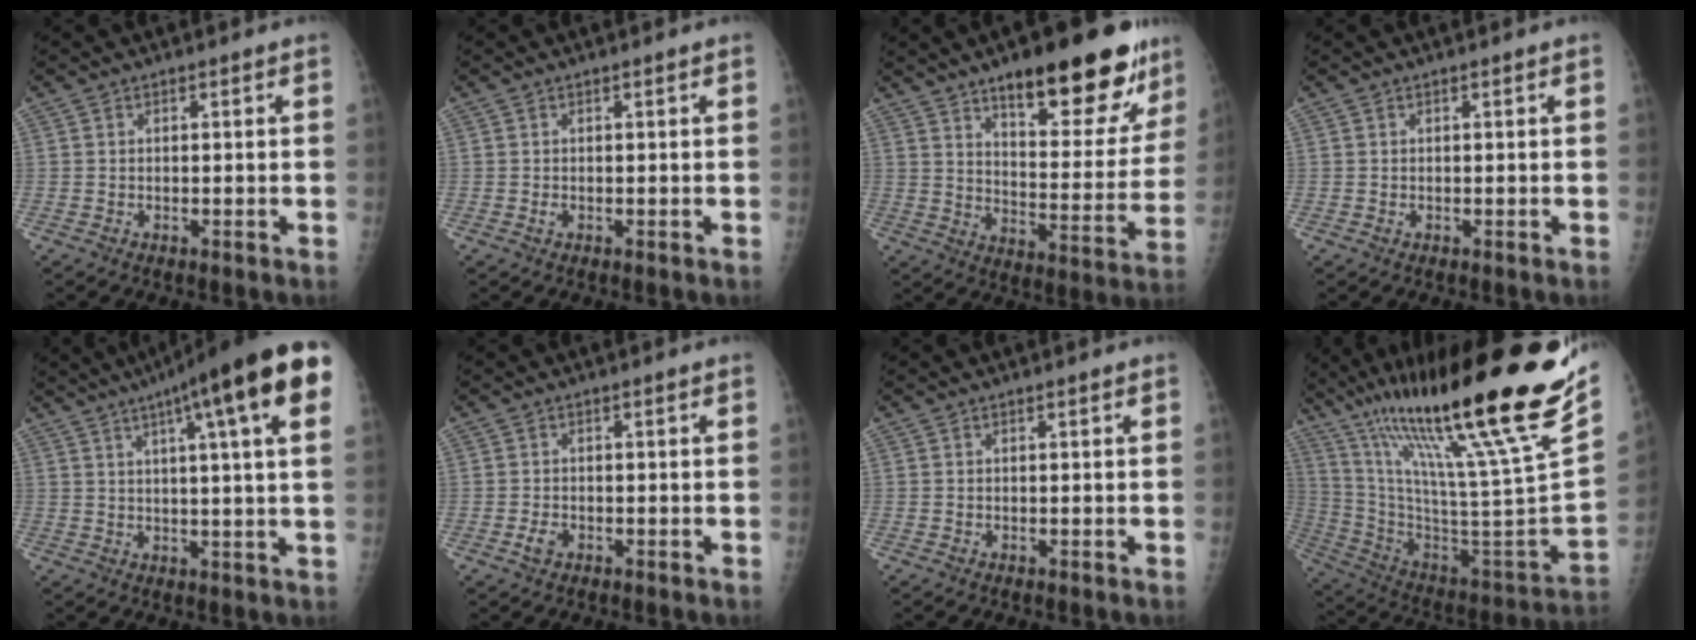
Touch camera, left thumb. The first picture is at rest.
{"total": 0.6, "force": [0.0, 0.3, 0.6], "torque": [-0.010, 0.006, 0.003]}
{"total": 23.4, "force": [14.9, 7.9, 16.2], "torque": [-0.173, -0.068, 0.216]}
{"total": 0.0}
{"total": 20.1, "force": [10.0, 2.7, 17.2], "torque": [-0.250, 0.002, 0.122]}
{"total": 1.7, "force": [-0.7, 1.1, 1.0], "torque": [-0.023, 0.005, -0.013]}
{"total": 0.0}
{"total": 38.5, "force": [25.4, 4.2, 28.7], "torque": [-0.429, -0.100, 0.415]}